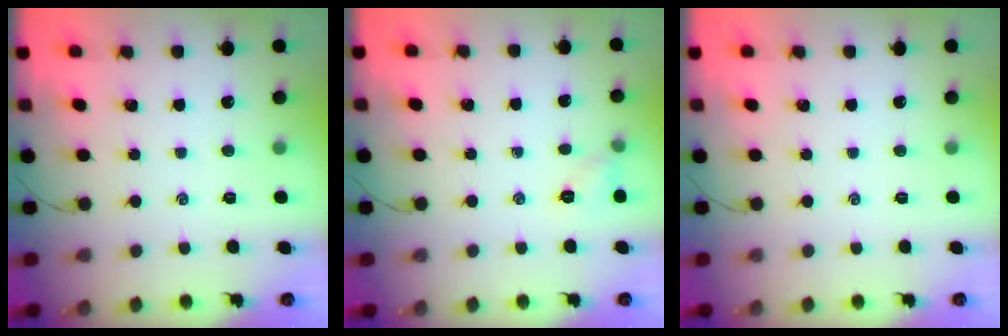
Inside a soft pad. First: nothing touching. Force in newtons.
{"total": 5.6, "press": 5.5, "slide": 1.3}
{"total": 0.0}